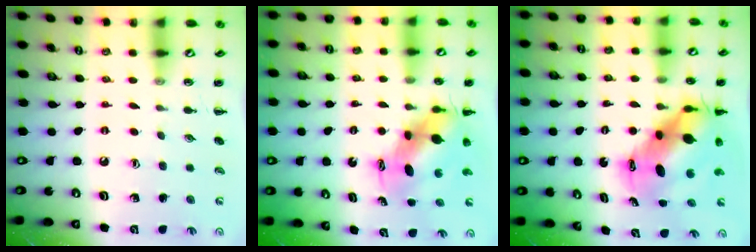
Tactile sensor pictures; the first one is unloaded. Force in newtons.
{"total": 7.9, "press": 7.7, "slide": 1.7}
{"total": 11.3, "press": 11.0, "slide": 2.6}